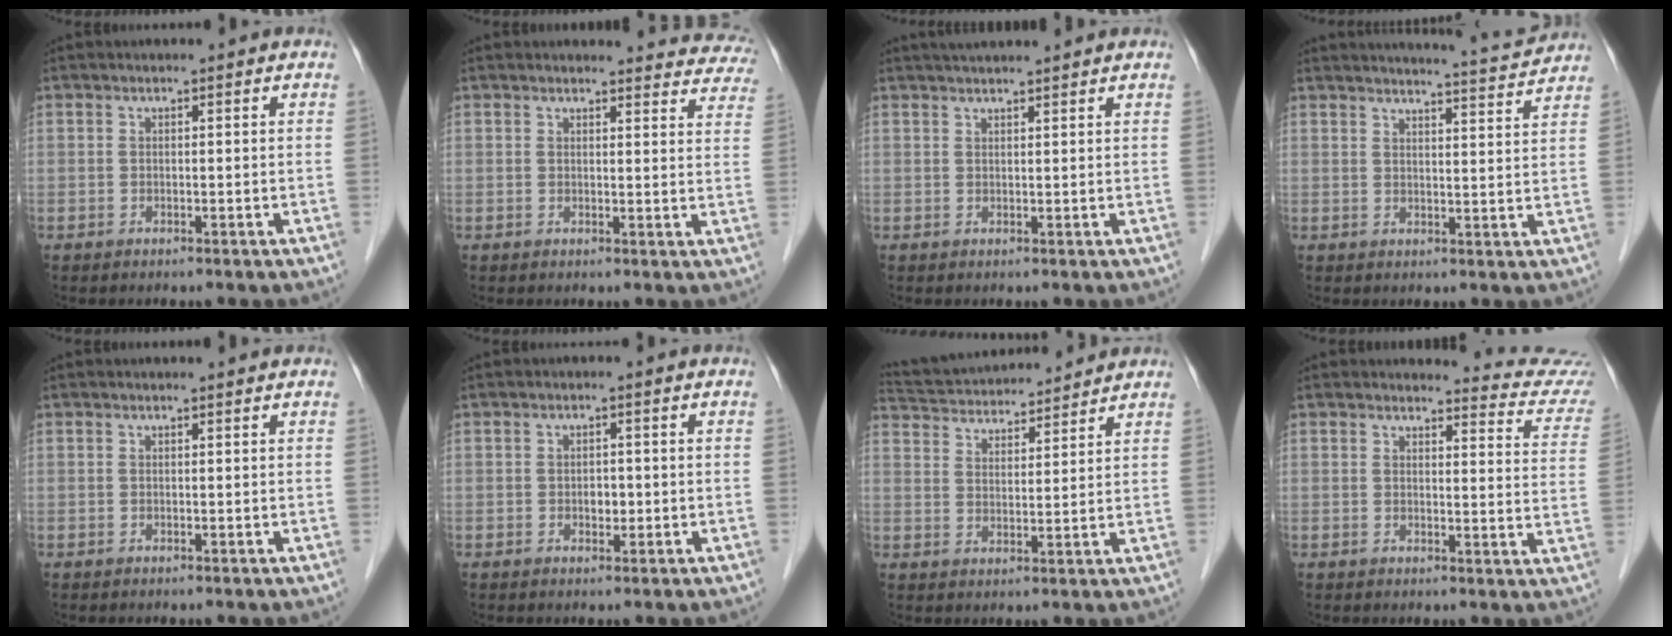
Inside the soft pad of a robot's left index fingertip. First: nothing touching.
{"total": 14.4, "force": [13.9, 3.2, 2.1], "torque": [0.016, -0.045, 0.121]}
{"total": 6.0, "force": [5.5, 0.0, 2.5], "torque": [-0.036, 0.035, 0.078]}
{"total": 9.6, "force": [9.4, -0.6, 1.8], "torque": [-0.036, -0.008, 0.115]}
{"total": 1.0, "force": [1.0, -0.1, 0.3], "torque": [-0.009, 0.005, 0.015]}
{"total": 1.7, "force": [-0.3, 1.2, 1.2], "torque": [-0.019, 0.002, -0.001]}
{"total": 14.7, "force": [13.8, 2.5, 4.3], "torque": [-0.082, 0.039, 0.224]}
{"total": 10.5, "force": [10.5, -0.1, 0.4], "torque": [0.012, -0.081, 0.091]}